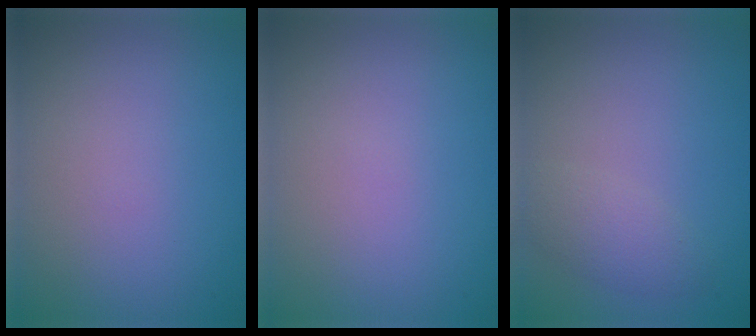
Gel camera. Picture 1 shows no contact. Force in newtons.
{"total": 0.0}
{"total": 1.9, "press": 1.9, "slide": 0.1}